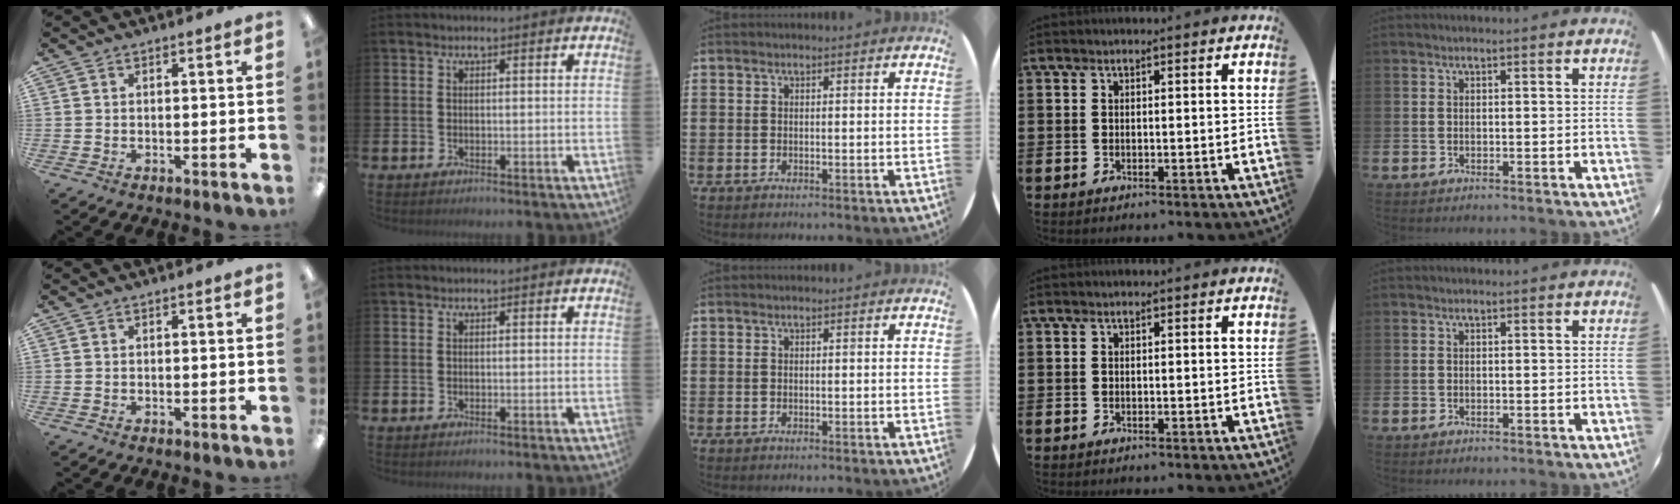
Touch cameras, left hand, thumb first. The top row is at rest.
{}